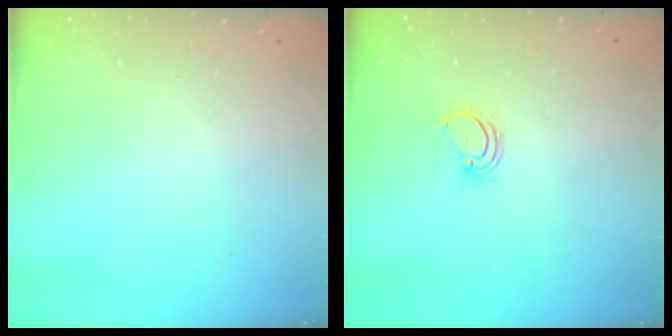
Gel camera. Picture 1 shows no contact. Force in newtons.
{"total": 2.9, "press": 2.9, "slide": 0.3}